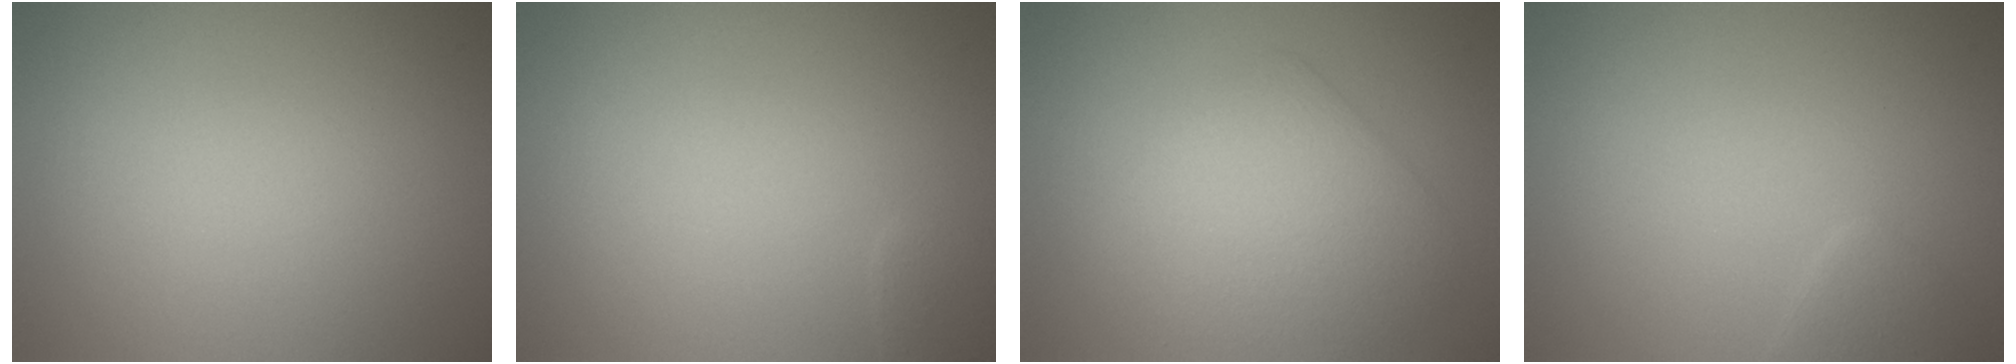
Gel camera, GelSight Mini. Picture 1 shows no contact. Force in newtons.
{"total": 0.8, "press": 0.8, "slide": 0.0}
{"total": 4.3, "press": 4.3, "slide": 0.2}
{"total": 1.2, "press": 1.2, "slide": 0.1}